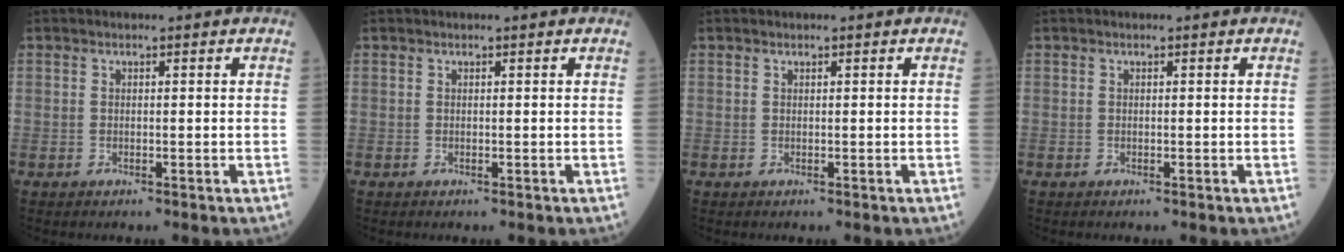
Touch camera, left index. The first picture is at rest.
{"total": 0.0}
{"total": 0.0}
{"total": 0.0}